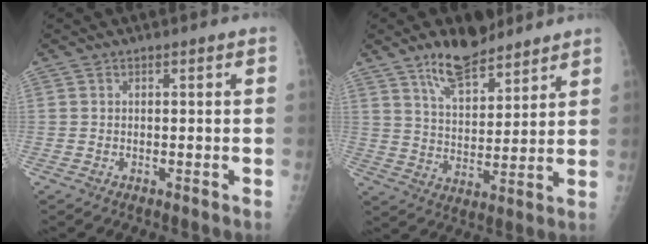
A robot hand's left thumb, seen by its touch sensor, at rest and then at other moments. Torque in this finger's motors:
{"motor_torque": [0.14, 0.12, 0.15, -0.04, 0.07]}